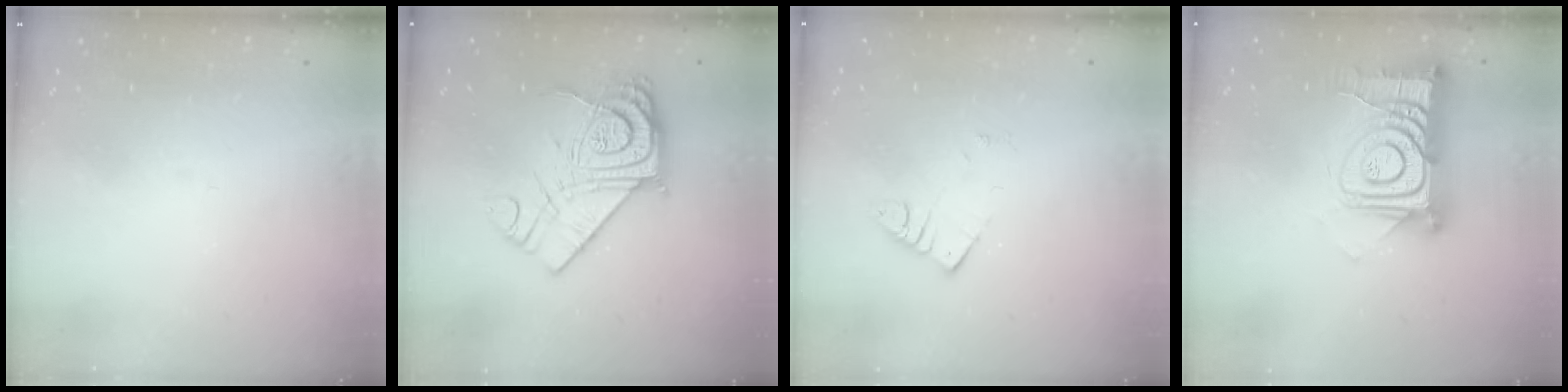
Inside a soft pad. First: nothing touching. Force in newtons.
{"total": 19.5, "press": 19.4, "slide": 1.6}
{"total": 2.6, "press": 2.6, "slide": 0.1}
{"total": 17.6, "press": 17.5, "slide": 1.5}